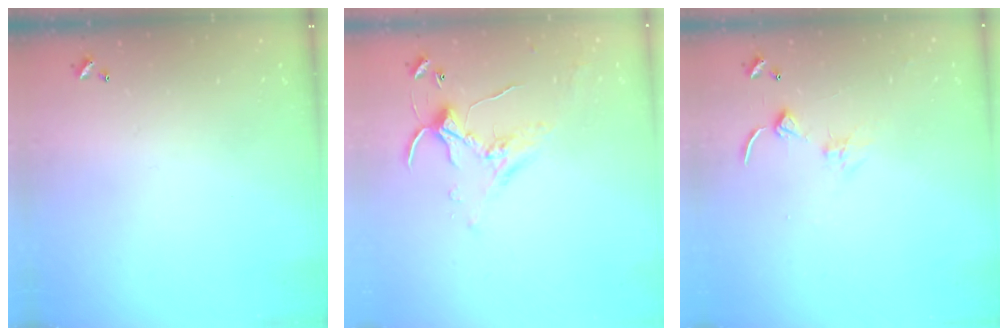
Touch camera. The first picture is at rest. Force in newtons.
{"total": 1.5, "press": 1.5, "slide": 0.3}
{"total": 1.4, "press": 1.3, "slide": 0.3}